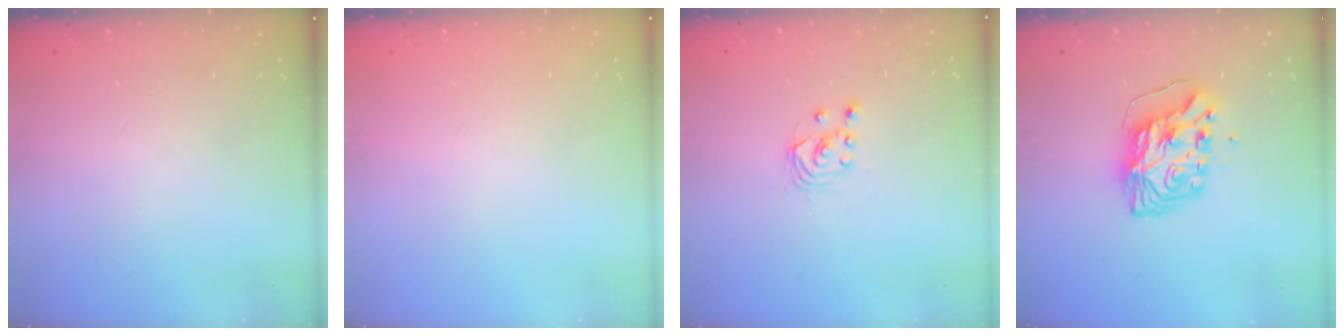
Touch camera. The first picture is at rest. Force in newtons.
{"total": 0.0}
{"total": 1.7, "press": 1.7, "slide": 0.2}
{"total": 10.1, "press": 10.0, "slide": 1.0}